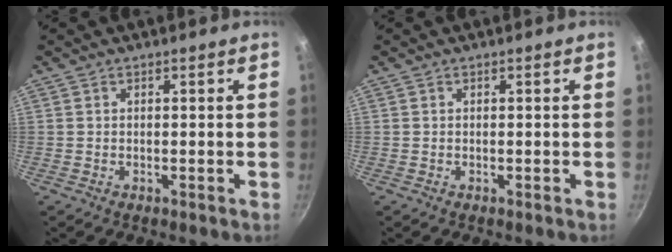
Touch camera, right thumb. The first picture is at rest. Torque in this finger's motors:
{"motor_torque": [-0.12, 0.05, -0.03, 0.53, 0.00]}